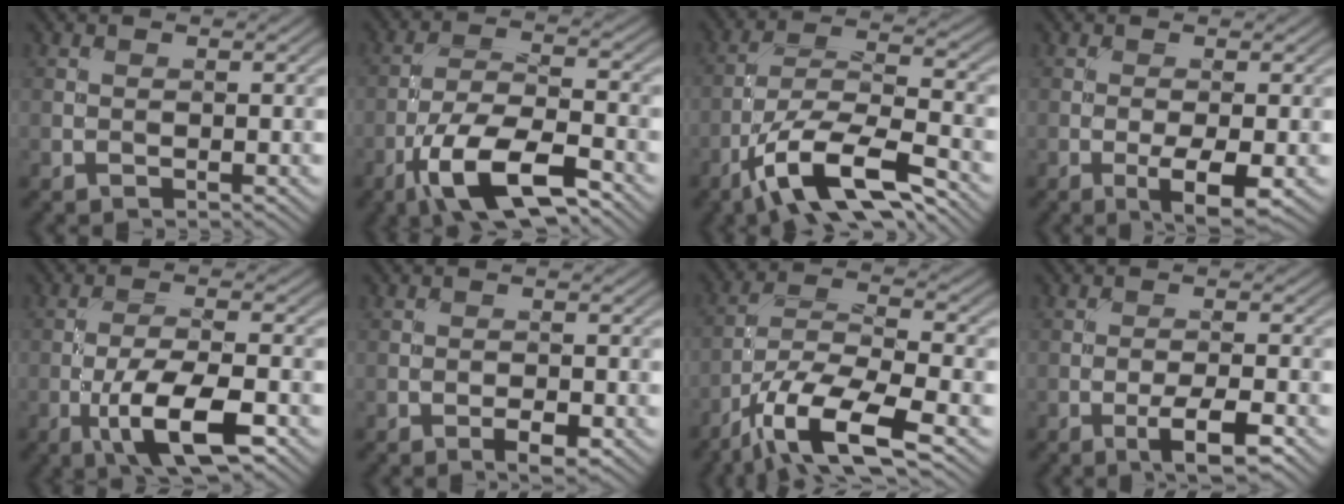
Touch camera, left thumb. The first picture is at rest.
{"total": 11.1, "force": [-6.4, 3.7, 8.3], "torque": [-0.154, -0.001, -0.129]}
{"total": 11.8, "force": [-6.9, 3.6, 8.9], "torque": [-0.168, -0.001, -0.137]}
{"total": 4.4, "force": [-1.6, 1.0, 3.9], "torque": [-0.071, -0.001, -0.024]}
{"total": 8.5, "force": [-3.7, 2.6, 7.2], "torque": [-0.134, 0.005, -0.072]}
{"total": 2.3, "force": [-1.2, 0.8, 1.8], "torque": [-0.031, 0.001, -0.023]}
{"total": 12.0, "force": [-7.3, 3.6, 8.9], "torque": [-0.176, -0.009, -0.142]}
{"total": 4.7, "force": [-2.6, 0.9, 3.8], "torque": [-0.066, 0.006, -0.043]}